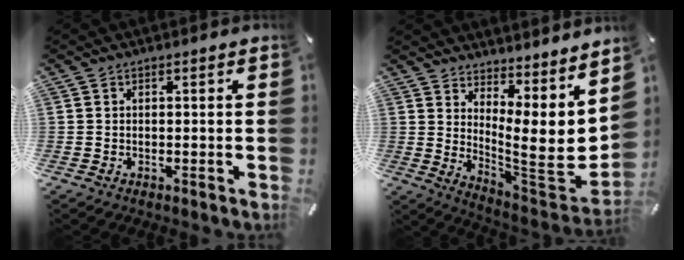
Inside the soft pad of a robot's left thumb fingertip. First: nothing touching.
{"total": 12.0, "force": [3.4, 4.3, 10.7], "torque": [-0.130, -0.080, 0.061]}